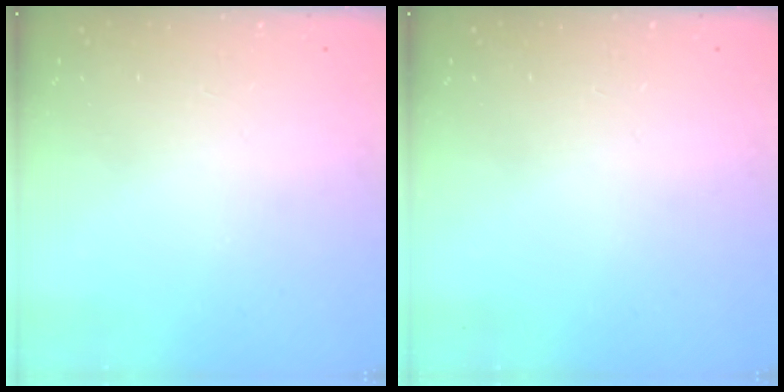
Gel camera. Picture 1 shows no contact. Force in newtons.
{"total": 0.0}